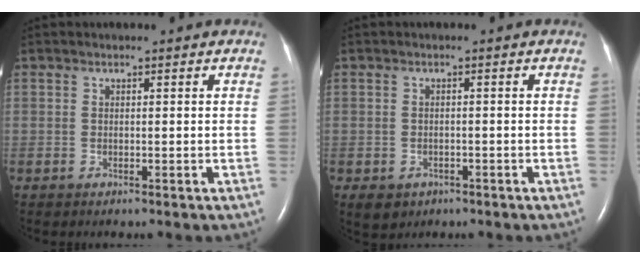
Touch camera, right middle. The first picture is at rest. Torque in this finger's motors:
{"motor_torque": [-0.10, -0.09, 0.03, 0.00]}